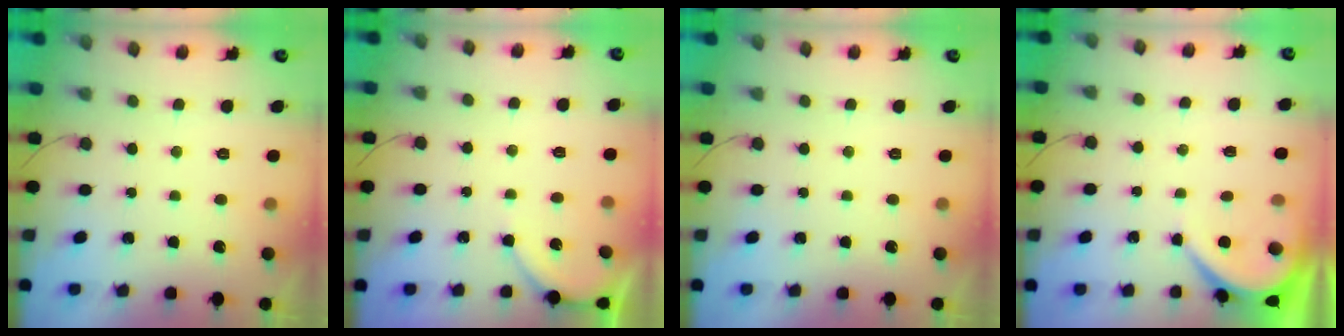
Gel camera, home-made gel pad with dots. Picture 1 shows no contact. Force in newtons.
{"total": 2.9, "press": 2.8, "slide": 0.4}
{"total": 0.0}
{"total": 3.9, "press": 3.9, "slide": 0.7}